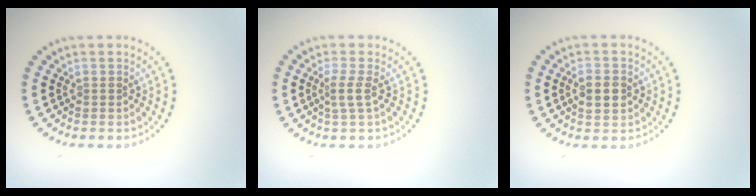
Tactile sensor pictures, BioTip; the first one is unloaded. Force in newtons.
{"total": 1.6, "press": 1.2, "slide": 1.1}
{"total": 2.6, "press": 2.6, "slide": 0.1}